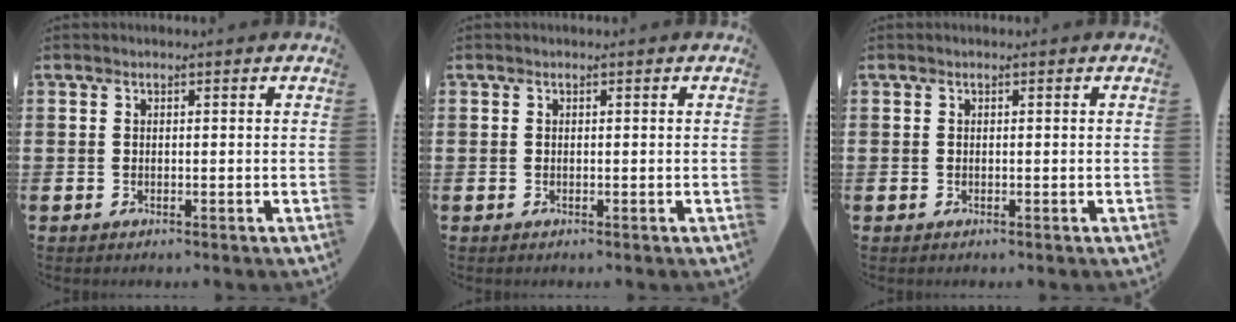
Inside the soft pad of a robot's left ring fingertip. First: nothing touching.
{"total": 0.0}
{"total": 0.0}